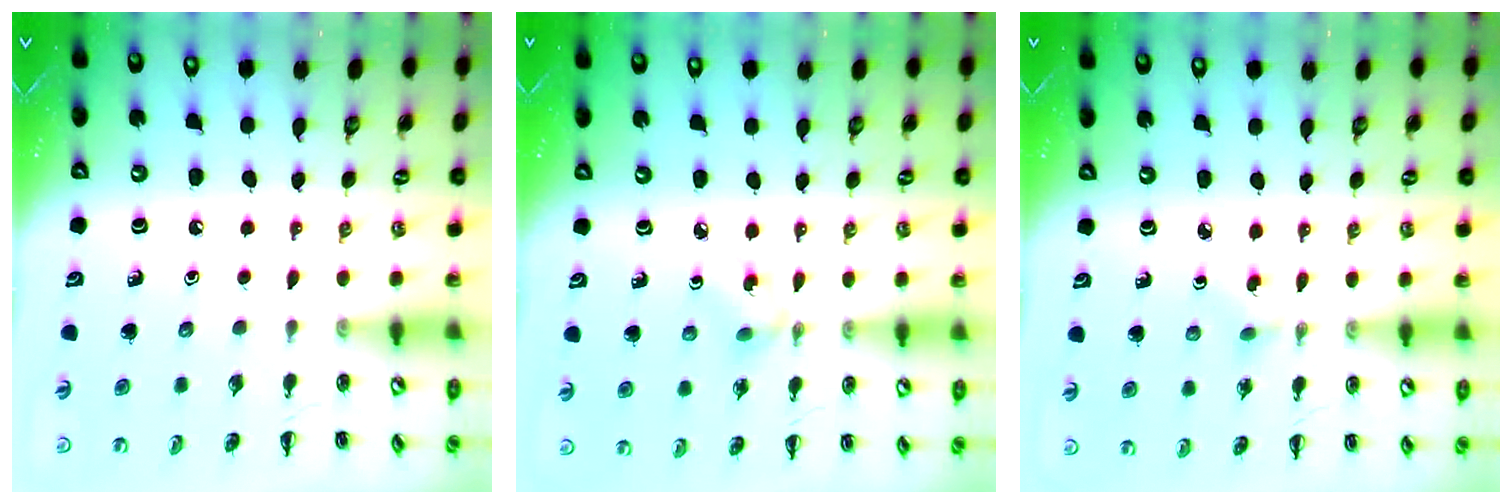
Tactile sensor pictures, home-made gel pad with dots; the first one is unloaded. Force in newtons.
{"total": 2.9, "press": 2.8, "slide": 0.9}
{"total": 1.7, "press": 1.5, "slide": 0.8}